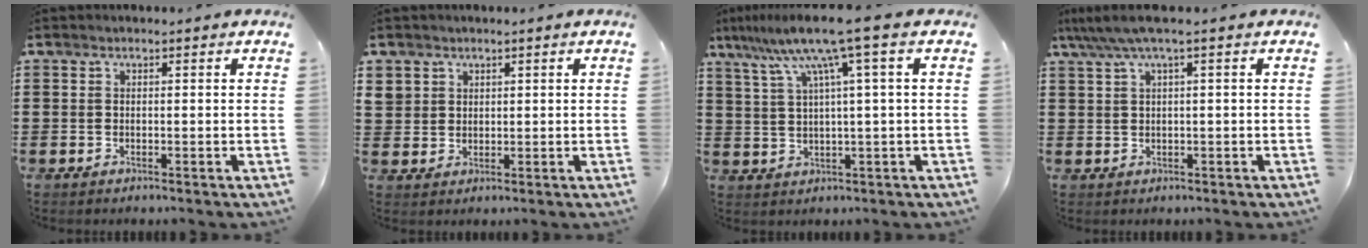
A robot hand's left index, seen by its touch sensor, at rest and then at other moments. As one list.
[{"total": 2.8, "force": [1.6, 2.3, 0.1], "torque": [-0.015, 0.008, 0.029]}, {"total": 9.6, "force": [4.8, -0.9, 8.3], "torque": [-0.177, -0.015, 0.076]}, {"total": 2.7, "force": [0.8, -0.1, 2.6], "torque": [-0.052, -0.003, 0.012]}]